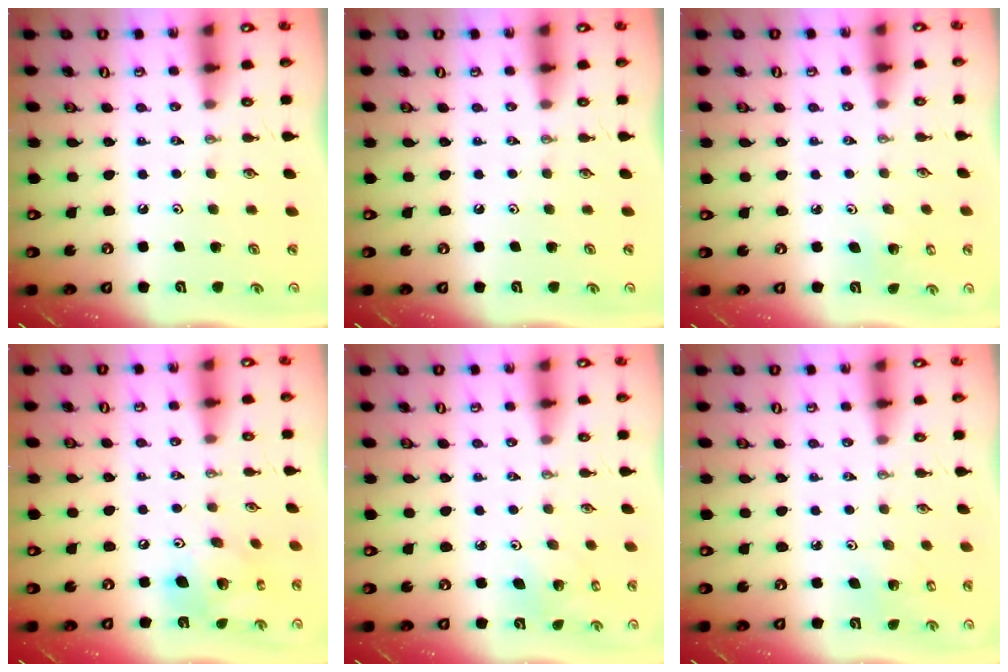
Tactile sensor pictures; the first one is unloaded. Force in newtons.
{"total": 0.0}
{"total": 2.8, "press": 2.8, "slide": 0.2}
{"total": 15.4, "press": 15.2, "slide": 1.8}
{"total": 4.5, "press": 4.5, "slide": 0.2}
{"total": 1.9, "press": 1.9, "slide": 0.1}